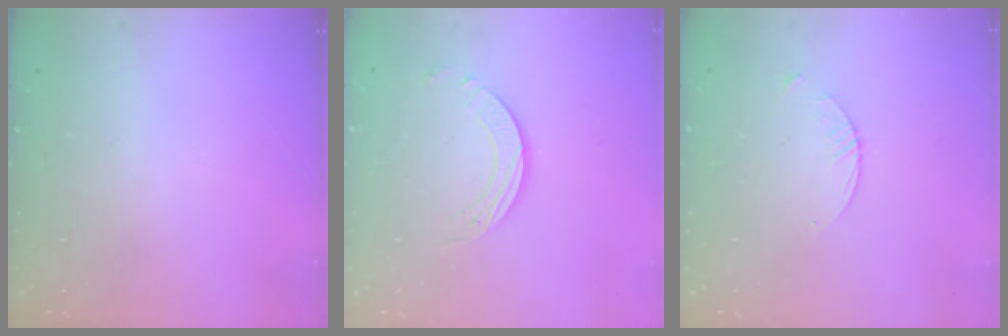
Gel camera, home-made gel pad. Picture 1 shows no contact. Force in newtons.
{"total": 3.7, "press": 3.7, "slide": 0.3}
{"total": 1.5, "press": 1.5, "slide": 0.2}